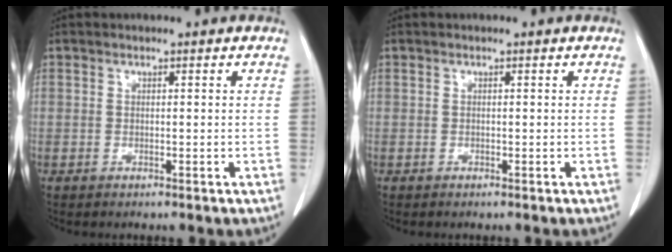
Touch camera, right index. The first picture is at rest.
{"total": 0.0}